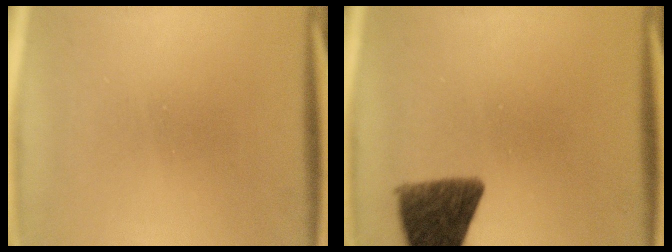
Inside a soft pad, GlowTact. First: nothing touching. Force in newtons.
{"total": 10.6}